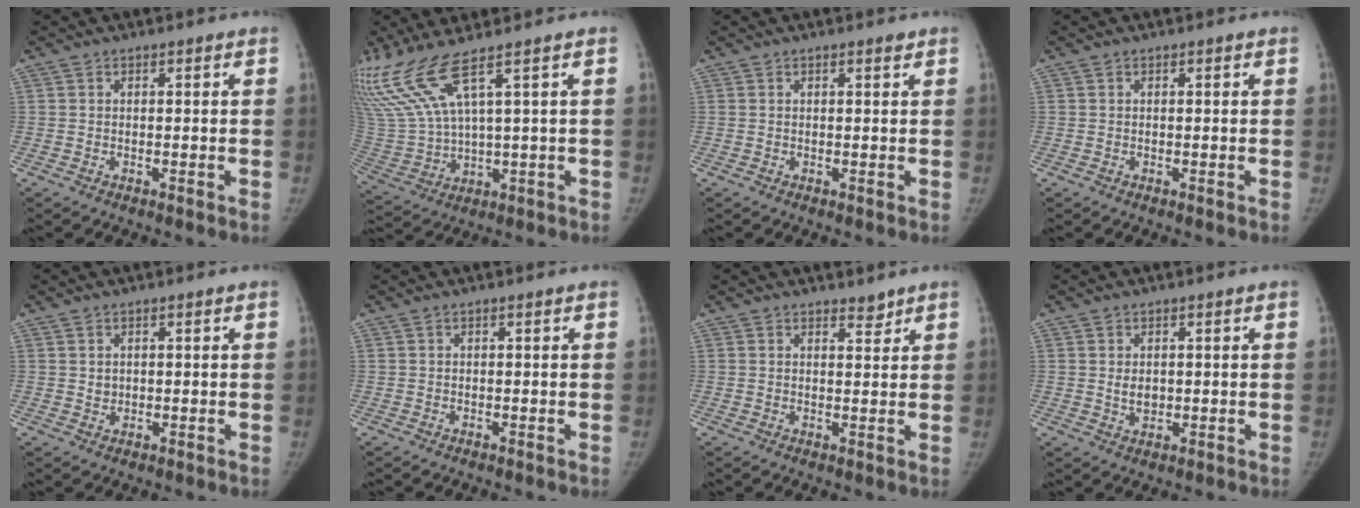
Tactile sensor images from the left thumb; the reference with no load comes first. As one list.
[{"total": 10.9, "force": [7.3, 0.7, 8.0], "torque": [-0.203, -0.030, 0.169]}, {"total": 0.6, "force": [0.5, 0.1, 0.3], "torque": [-0.001, -0.003, 0.007]}, {"total": 0.0}, {"total": 1.4, "force": [0.4, 1.2, 0.5], "torque": [-0.003, -0.003, 0.009]}, {"total": 0.0}, {"total": 1.8, "force": [1.7, 0.7, 0.3], "torque": [0.010, -0.015, 0.023]}, {"total": 2.7, "force": [0.4, 2.0, 1.8], "torque": [-0.022, -0.006, 0.011]}]